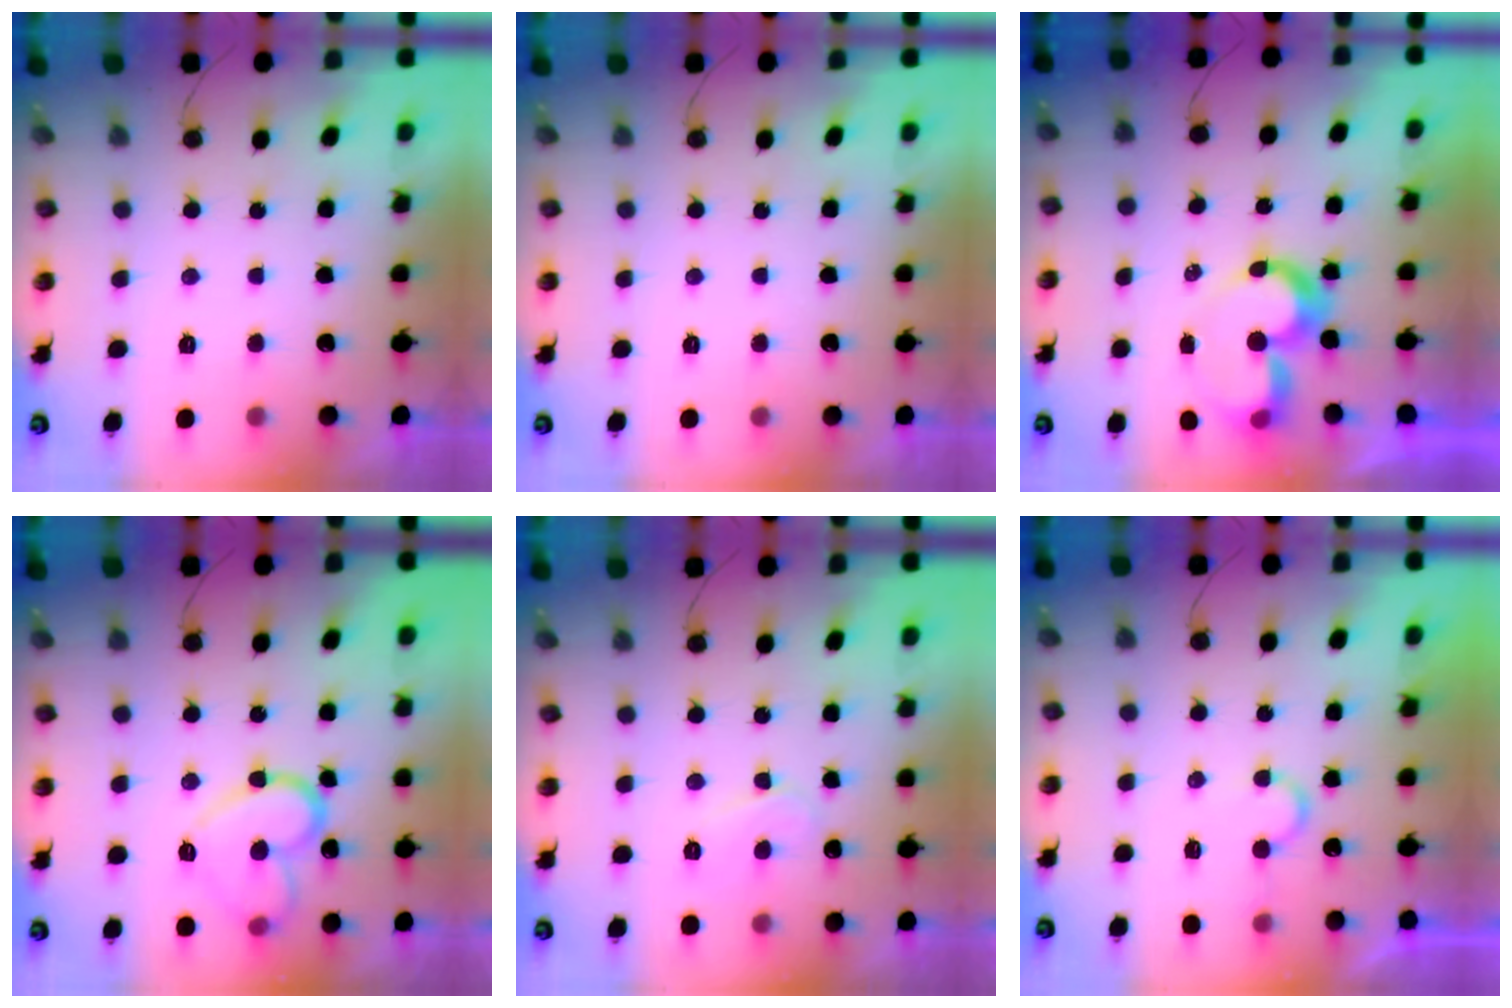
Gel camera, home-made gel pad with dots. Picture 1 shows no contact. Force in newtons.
{"total": 0.0}
{"total": 9.0, "press": 8.9, "slide": 0.7}
{"total": 14.1, "press": 14.1, "slide": 1.3}
{"total": 6.2, "press": 6.2, "slide": 0.5}
{"total": 6.4, "press": 6.4, "slide": 0.4}